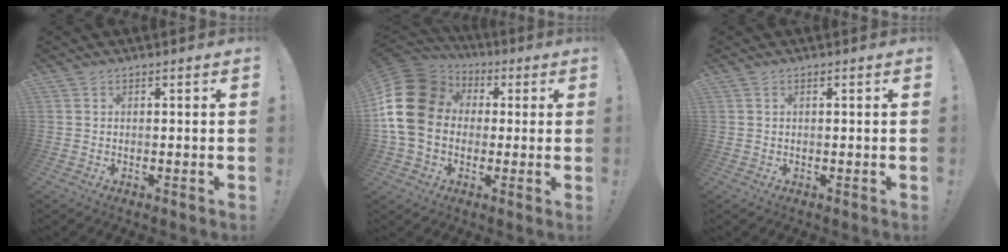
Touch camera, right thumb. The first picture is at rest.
{"total": 19.4, "force": [1.8, 15.3, 11.8], "torque": [-0.231, 0.009, 0.041]}
{"total": 0.6, "force": [0.4, 0.0, 0.5], "torque": [-0.012, 0.002, 0.008]}